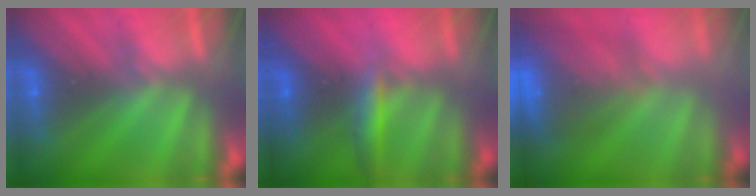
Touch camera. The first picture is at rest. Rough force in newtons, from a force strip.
{"total": 2.9}
{"total": 9.4}